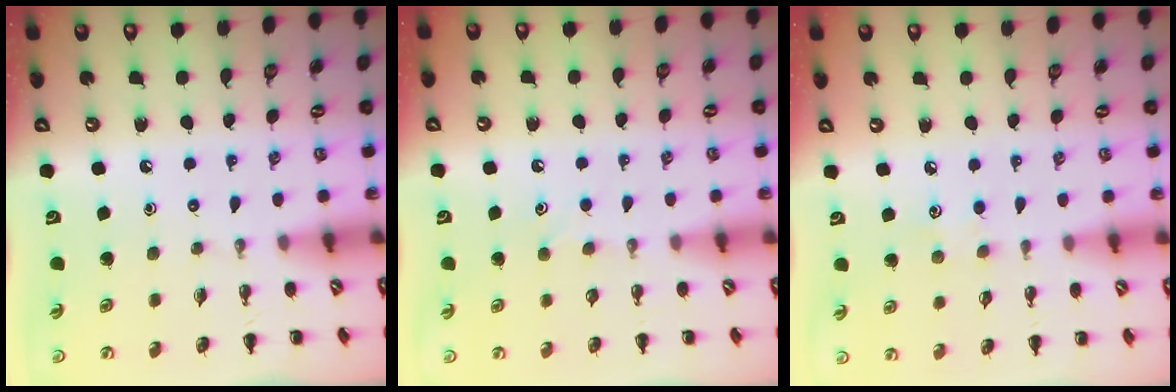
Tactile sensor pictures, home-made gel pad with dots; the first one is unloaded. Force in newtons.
{"total": 3.6, "press": 3.4, "slide": 1.2}
{"total": 4.5, "press": 4.4, "slide": 1.1}